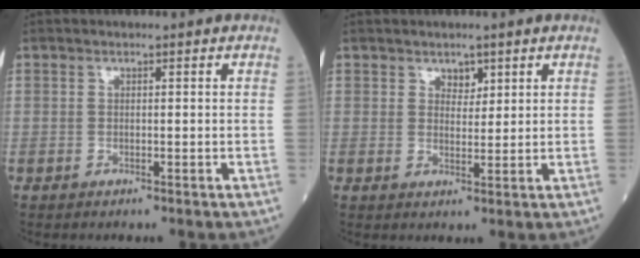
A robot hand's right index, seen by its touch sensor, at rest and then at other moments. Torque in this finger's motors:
{"motor_torque": [0.00, 0.00, -0.01, -0.01]}